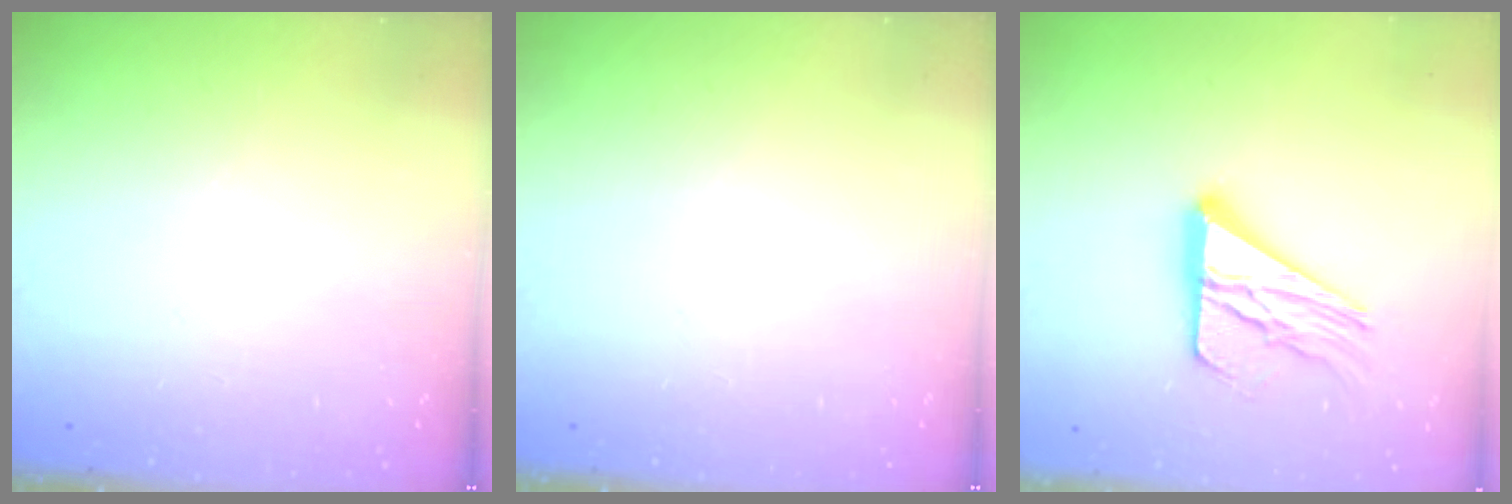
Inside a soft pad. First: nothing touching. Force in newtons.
{"total": 0.0}
{"total": 16.5, "press": 16.5, "slide": 1.6}